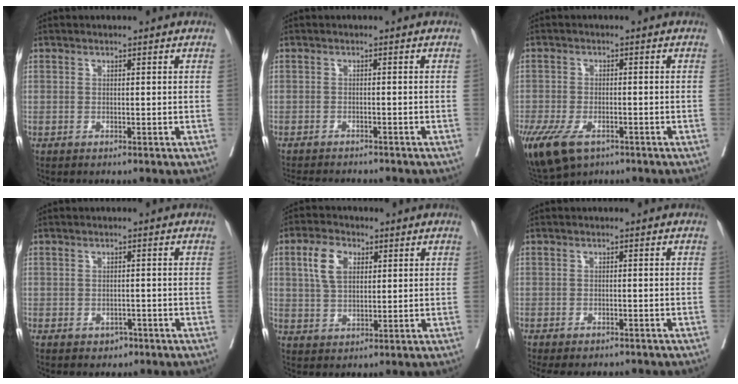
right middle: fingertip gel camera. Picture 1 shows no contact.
{"total": 7.8, "force": [-7.2, 1.2, 2.7], "torque": [-0.031, -0.004, -0.095]}
{"total": 11.6, "force": [-6.9, 5.7, 7.3], "torque": [-0.163, -0.017, -0.108]}
{"total": 1.8, "force": [-0.9, 1.4, 0.8], "torque": [-0.008, 0.003, -0.005]}
{"total": 6.4, "force": [2.2, 3.7, 4.7], "torque": [-0.101, 0.010, 0.045]}
{"total": 5.0, "force": [-4.3, 1.6, 1.9], "torque": [-0.016, 0.002, -0.054]}